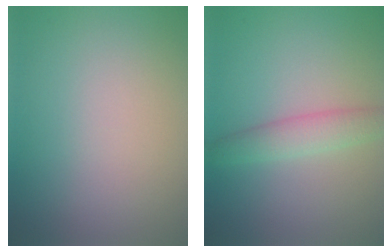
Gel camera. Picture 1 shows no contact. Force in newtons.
{"total": 2.7, "press": 2.7, "slide": 0.1}